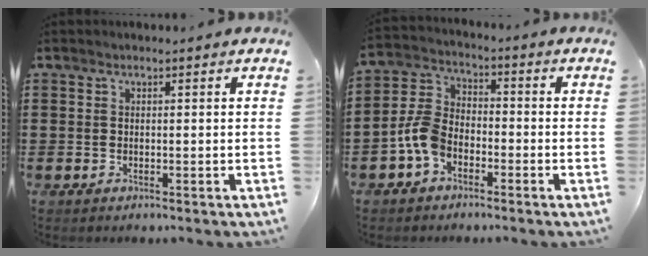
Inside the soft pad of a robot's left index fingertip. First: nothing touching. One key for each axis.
{"total": 6.5, "fx": -3.3, "fy": 4.0, "fz": 4.0, "tx": -0.115, "ty": 0.003, "tz": -0.073}